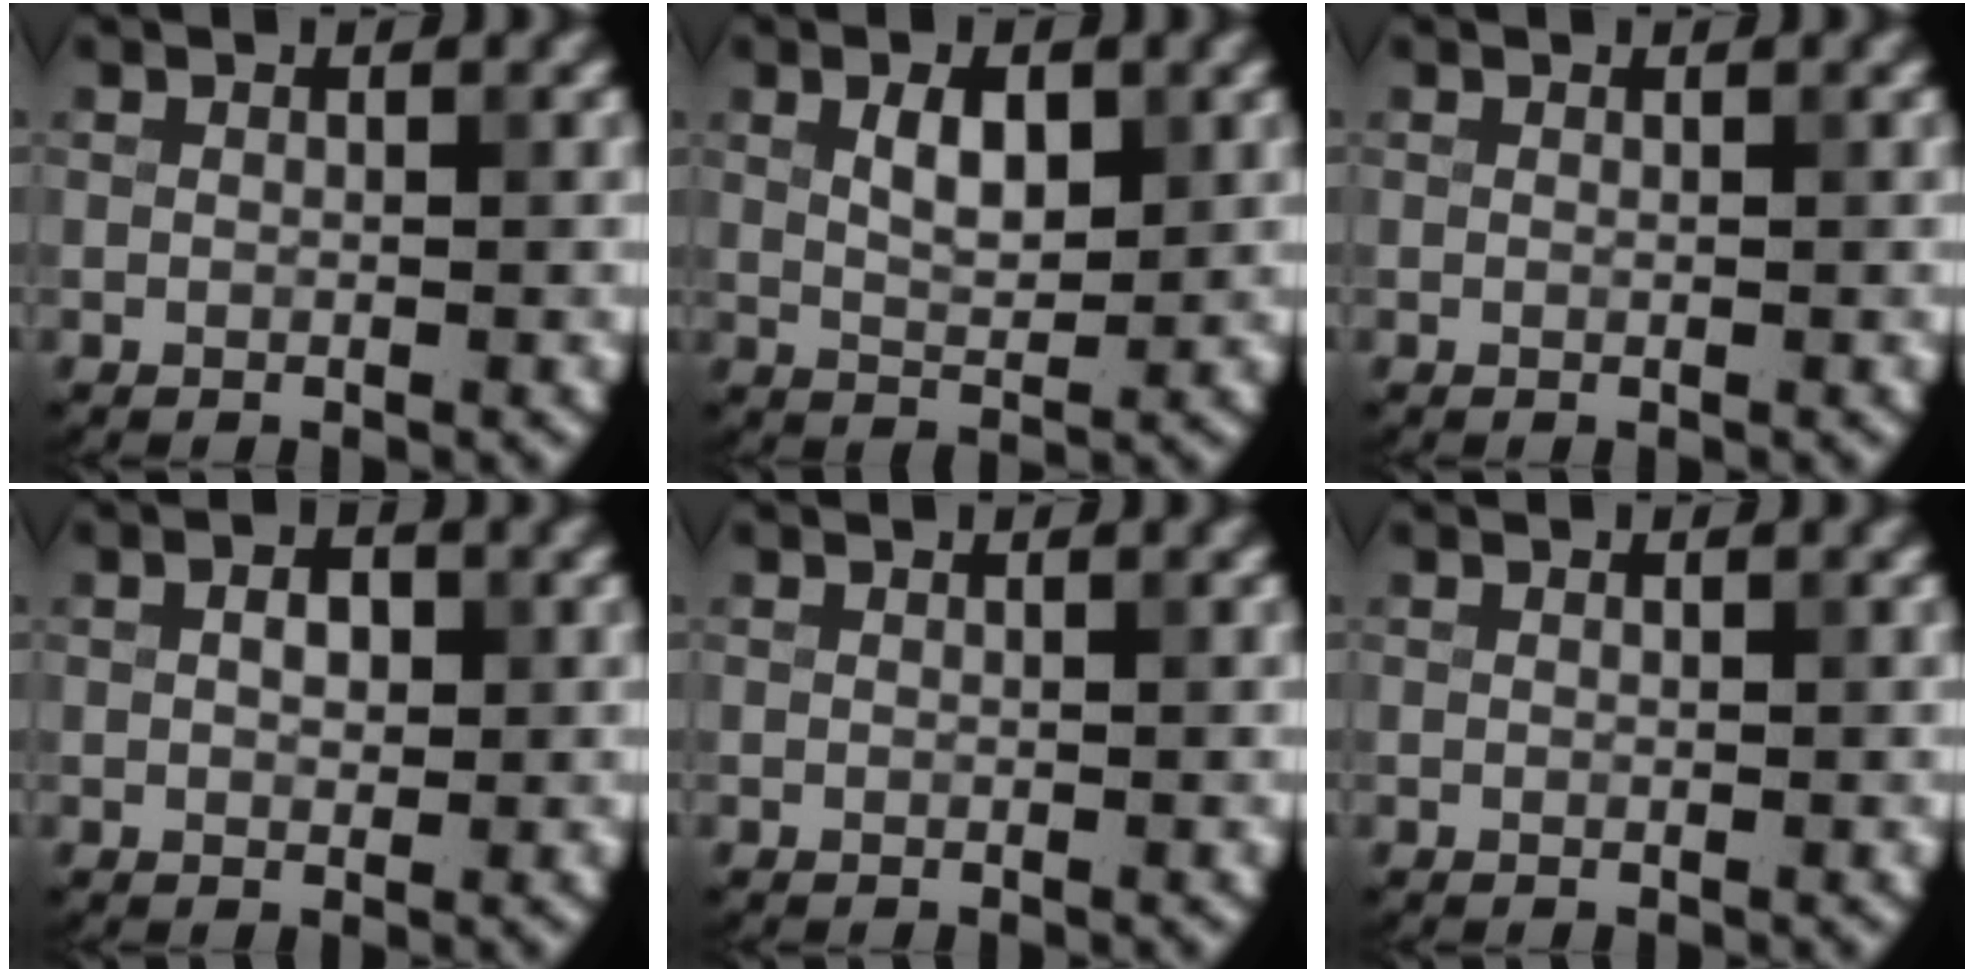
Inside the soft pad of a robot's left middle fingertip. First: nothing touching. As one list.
[{"total": 3.1, "force": [1.1, 1.5, 2.5], "torque": [-0.049, 0.001, 0.023]}, {"total": 0.0}, {"total": 1.9, "force": [0.3, 1.2, 1.4], "torque": [-0.026, 0.003, 0.002]}, {"total": 0.0}, {"total": 0.0}]